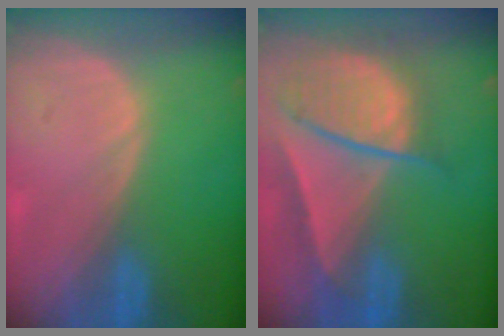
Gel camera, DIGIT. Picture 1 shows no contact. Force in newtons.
{"total": 9.4, "press": 8.1, "slide": 4.7}